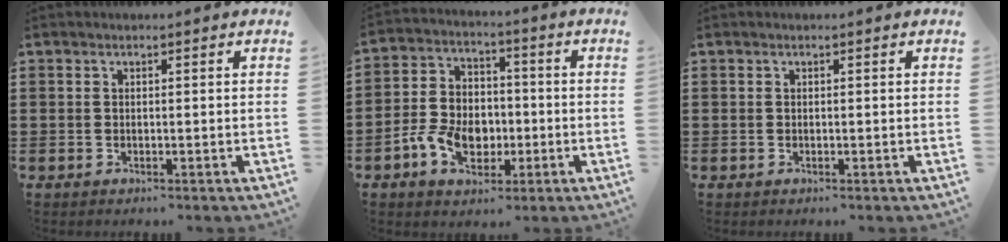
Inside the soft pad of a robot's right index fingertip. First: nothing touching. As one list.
[{"total": 7.9, "force": [-2.4, 5.9, 4.7], "torque": [-0.099, 0.012, -0.044]}, {"total": 0.0}]